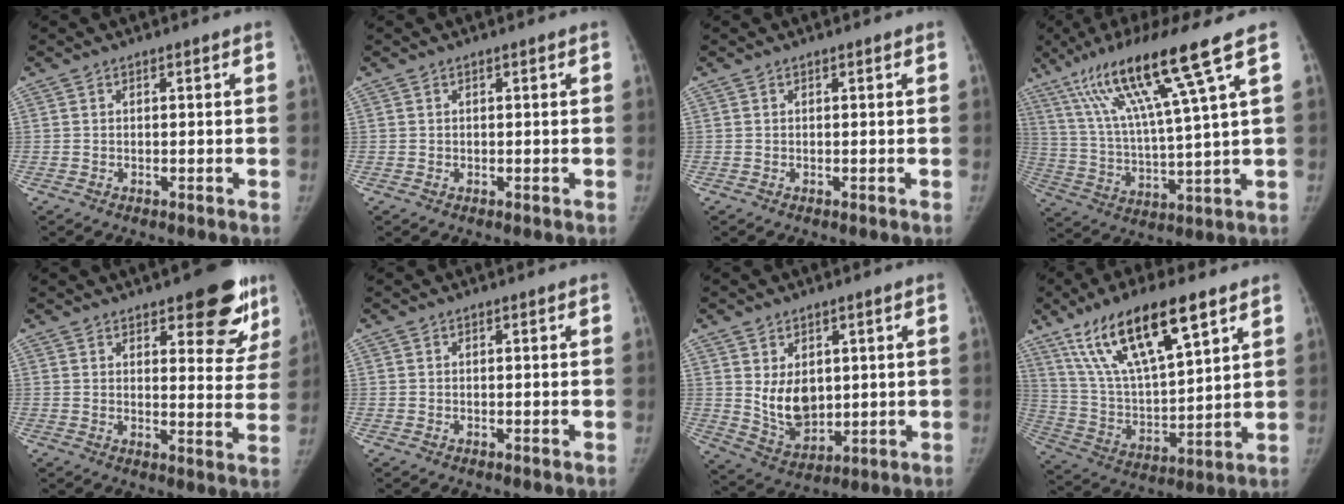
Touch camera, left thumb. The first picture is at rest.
{"total": 0.0}
{"total": 0.0}
{"total": 17.4, "force": [9.5, 0.0, 14.5], "torque": [-0.270, -0.031, 0.173]}
{"total": 13.3, "force": [8.3, 5.1, 9.0], "torque": [-0.058, -0.045, 0.103]}
{"total": 0.0}
{"total": 9.1, "force": [1.6, 6.3, 6.3], "torque": [-0.078, -0.026, 0.050]}
{"total": 20.6, "force": [11.9, 6.3, 15.5], "torque": [-0.267, -0.031, 0.226]}